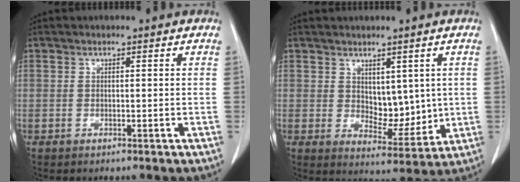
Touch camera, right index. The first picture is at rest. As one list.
[{"total": 6.4, "force": [1.3, 3.8, 5.1], "torque": [-0.071, -0.007, 0.036]}]